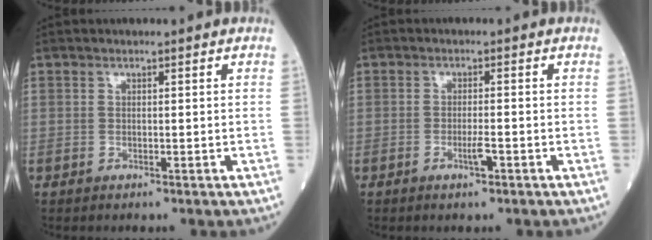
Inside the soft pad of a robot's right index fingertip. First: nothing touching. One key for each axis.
{"total": 2.3, "fx": -1.1, "fy": 0.2, "fz": 2.0, "tx": -0.035, "ty": -0.001, "tz": -0.019}